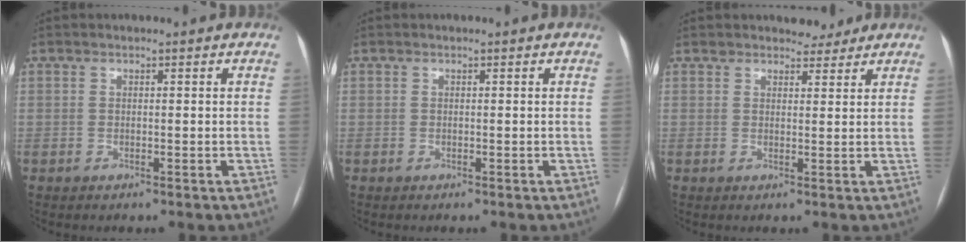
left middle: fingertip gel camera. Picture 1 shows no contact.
{"total": 0.0}
{"total": 2.9, "force": [2.6, 1.2, 0.1], "torque": [0.002, -0.003, 0.034]}